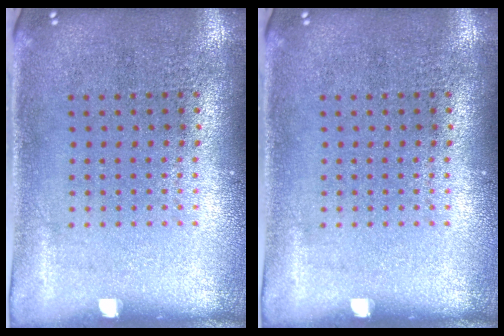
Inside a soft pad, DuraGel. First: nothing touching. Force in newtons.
{"total": 0.0}